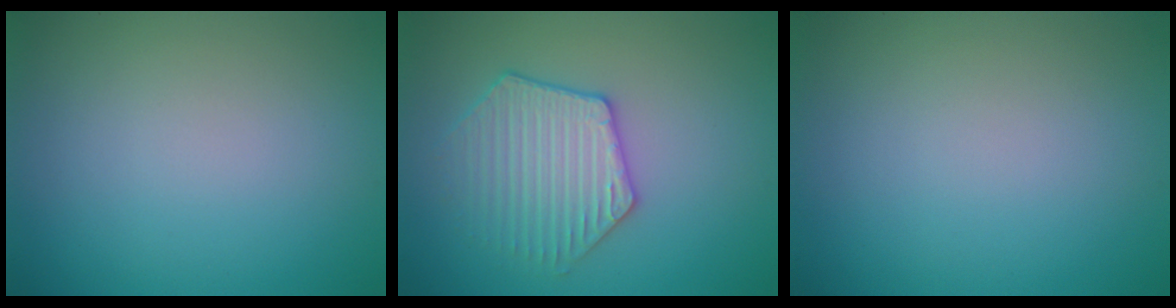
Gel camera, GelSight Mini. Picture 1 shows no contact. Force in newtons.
{"total": 3.8, "press": 3.7, "slide": 0.6}
{"total": 0.0}